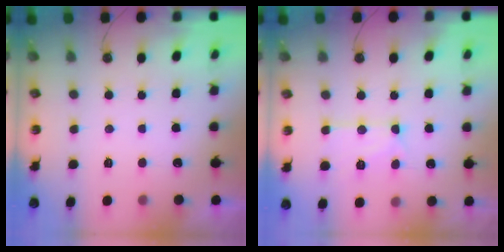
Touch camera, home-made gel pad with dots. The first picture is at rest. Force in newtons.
{"total": 13.1, "press": 13.1, "slide": 1.3}